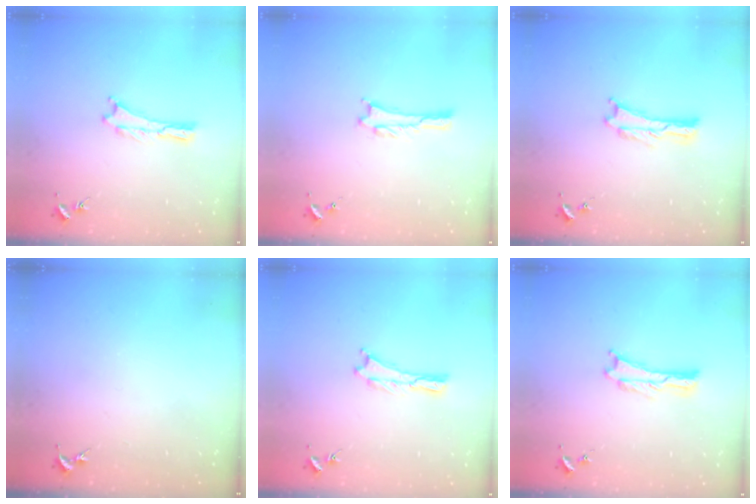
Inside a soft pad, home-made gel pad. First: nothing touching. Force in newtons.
{"total": 1.0, "press": 1.0, "slide": 0.1}
{"total": 0.0}
{"total": 0.0}
{"total": 0.0}
{"total": 0.0}